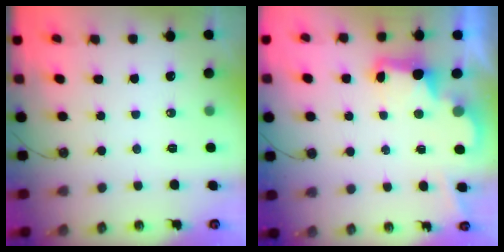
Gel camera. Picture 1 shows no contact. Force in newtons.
{"total": 2.9, "press": 2.9, "slide": 0.6}